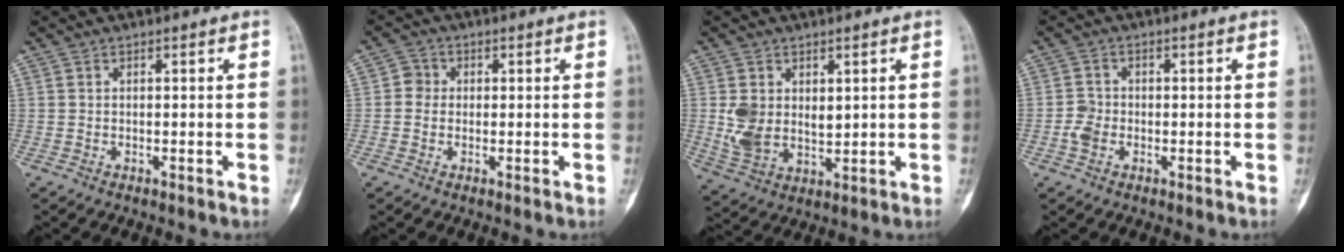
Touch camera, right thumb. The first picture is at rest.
{"total": 2.7, "force": [0.1, 2.6, 0.8], "torque": [0.002, 0.006, -0.006]}
{"total": 8.0, "force": [1.7, 5.8, 5.3], "torque": [-0.090, -0.012, 0.048]}
{"total": 2.9, "force": [-0.9, 2.3, 1.5], "torque": [-0.025, 0.008, -0.021]}